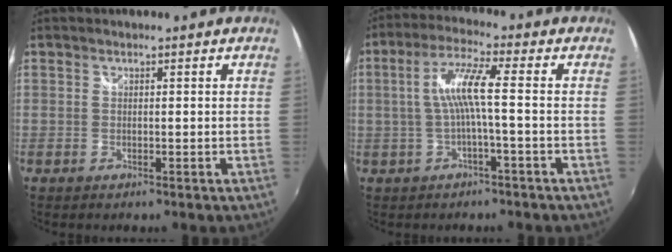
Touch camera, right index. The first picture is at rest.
{"total": 6.7, "force": [-0.9, -0.2, 6.7], "torque": [-0.143, 0.008, -0.011]}